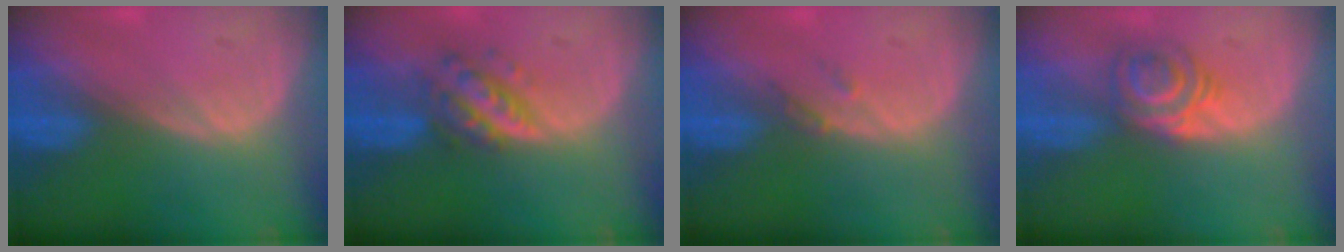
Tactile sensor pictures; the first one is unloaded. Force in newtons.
{"total": 5.7, "press": 5.2, "slide": 2.3}
{"total": 1.5, "press": 1.3, "slide": 0.7}
{"total": 6.1, "press": 5.2, "slide": 3.3}